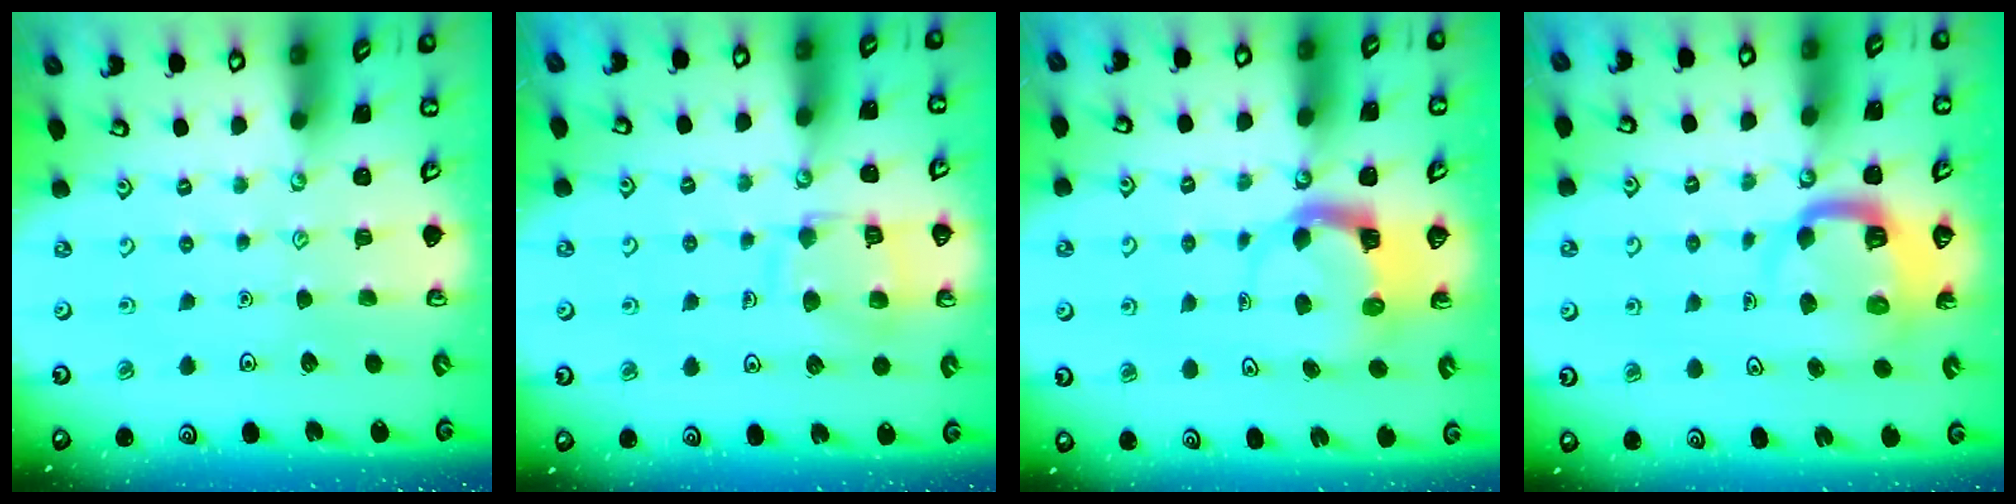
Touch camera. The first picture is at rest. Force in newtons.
{"total": 12.4, "press": 12.4, "slide": 1.2}
{"total": 3.9, "press": 3.9, "slide": 0.3}
{"total": 6.0, "press": 5.9, "slide": 0.8}